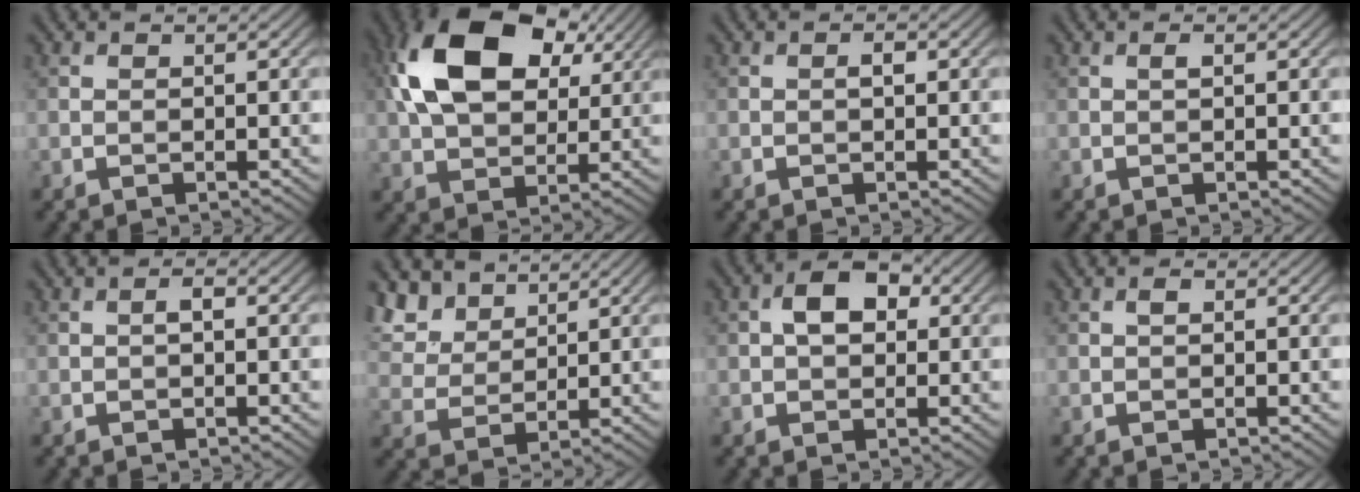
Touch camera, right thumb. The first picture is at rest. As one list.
[{"total": 15.9, "force": [5.3, 10.0, 11.1], "torque": [-0.238, 0.021, 0.099]}, {"total": 0.9, "force": [0.1, 0.4, 0.8], "torque": [-0.012, 0.002, 0.000]}, {"total": 0.7, "force": [0.2, 0.2, 0.7], "torque": [-0.013, 0.003, 0.003]}, {"total": 0.9, "force": [-0.1, 0.3, 0.9], "torque": [-0.017, 0.004, -0.002]}, {"total": 7.6, "force": [5.3, 4.1, 3.6], "torque": [-0.106, 0.008, 0.108]}, {"total": 4.8, "force": [0.9, 3.1, 3.5], "torque": [-0.060, 0.008, 0.007]}, {"total": 0.8, "force": [0.2, 0.4, 0.7], "torque": [-0.010, 0.003, 0.002]}]